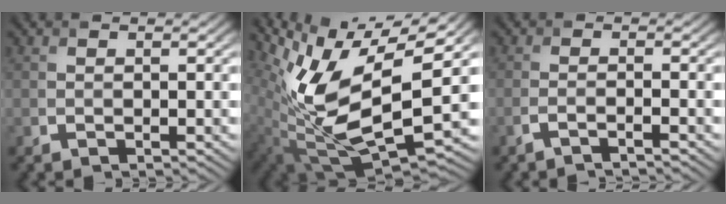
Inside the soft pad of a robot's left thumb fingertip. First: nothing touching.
{"total": 14.4, "force": [2.8, 6.2, 12.7], "torque": [-0.266, -0.021, 0.058]}
{"total": 1.9, "force": [-1.6, 0.2, 1.0], "torque": [-0.007, 0.003, -0.044]}